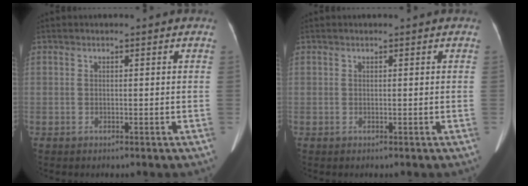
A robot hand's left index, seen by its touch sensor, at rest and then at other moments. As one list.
[{"total": 0.0}]